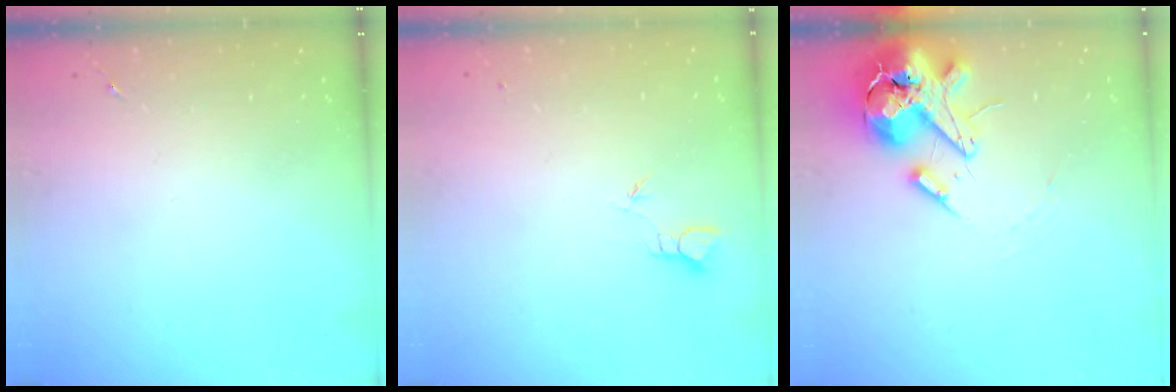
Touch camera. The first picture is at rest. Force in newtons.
{"total": 2.0, "press": 2.0, "slide": 0.1}
{"total": 16.2, "press": 16.0, "slide": 2.7}